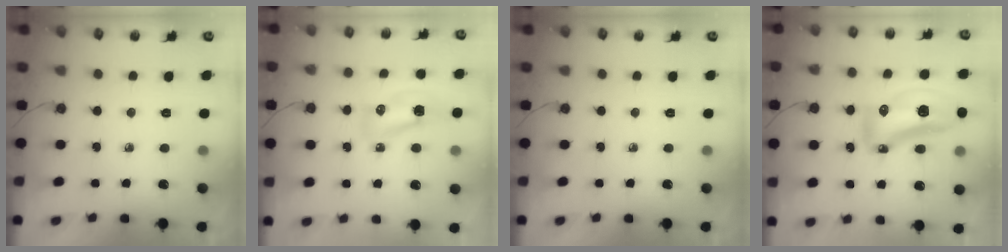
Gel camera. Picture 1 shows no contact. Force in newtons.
{"total": 16.3, "press": 10.8, "slide": 12.2}
{"total": 0.0}
{"total": 15.6, "press": 15.4, "slide": 2.1}